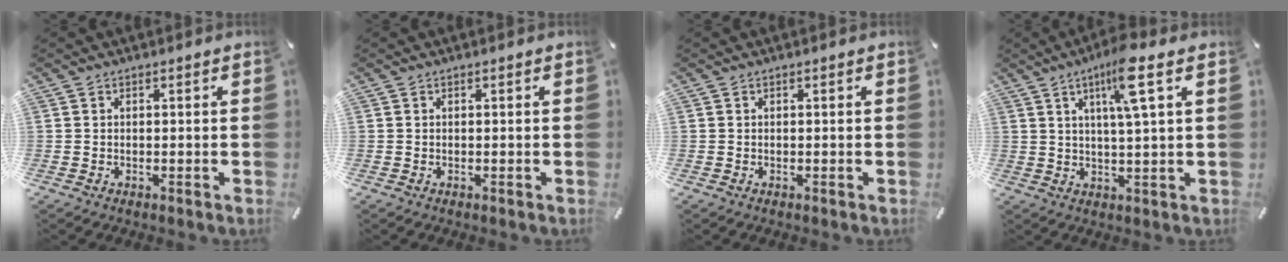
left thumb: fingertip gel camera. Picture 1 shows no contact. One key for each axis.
{"total": 0.0}
{"total": 0.0}
{"total": 10.0, "fx": 4.5, "fy": 1.2, "fz": 8.8, "tx": -0.155, "ty": -0.004, "tz": 0.070}